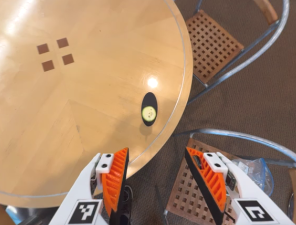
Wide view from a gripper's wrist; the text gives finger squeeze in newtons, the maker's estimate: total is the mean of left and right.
{"total": 0.0}